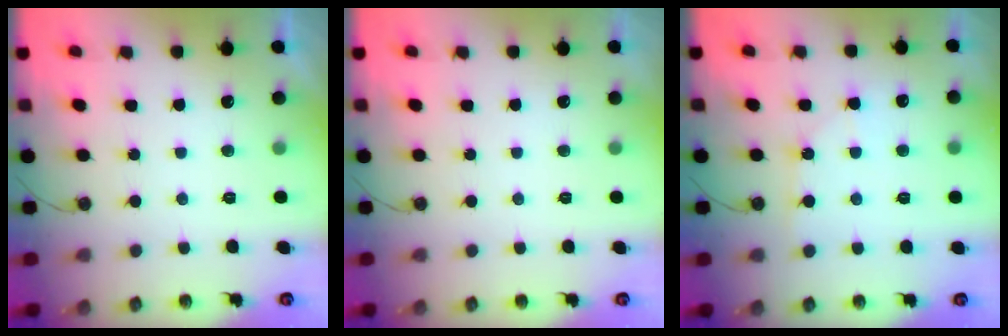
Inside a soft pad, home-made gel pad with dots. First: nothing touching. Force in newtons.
{"total": 0.0}
{"total": 5.5, "press": 5.5, "slide": 0.6}